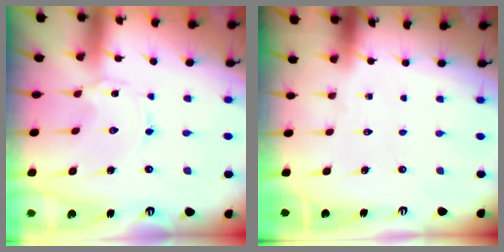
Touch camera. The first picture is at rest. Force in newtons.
{"total": 0.0}